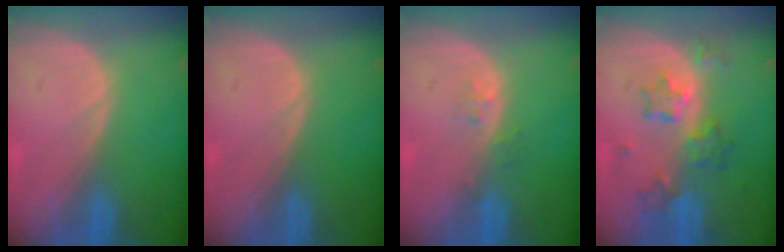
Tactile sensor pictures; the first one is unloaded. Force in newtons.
{"total": 0.0}
{"total": 1.6, "press": 1.6, "slide": 0.1}
{"total": 7.0, "press": 6.2, "slide": 3.2}